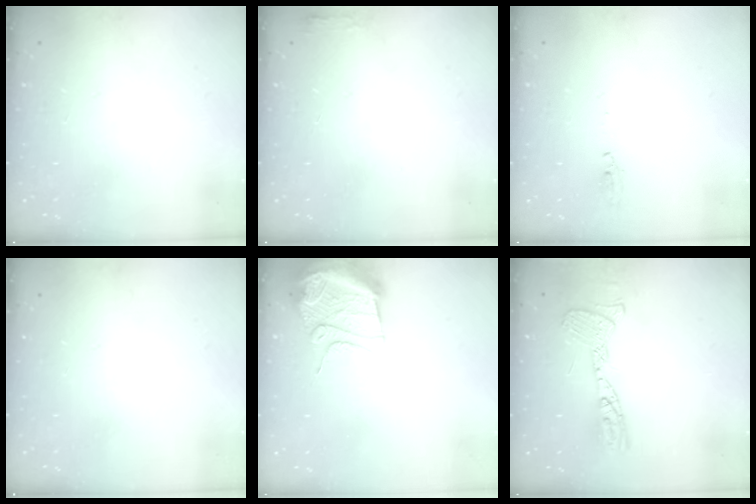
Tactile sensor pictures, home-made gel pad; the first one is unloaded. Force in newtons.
{"total": 3.7, "press": 3.5, "slide": 1.3}
{"total": 3.3, "press": 3.1, "slide": 1.2}
{"total": 0.0}
{"total": 11.7, "press": 11.6, "slide": 1.2}
{"total": 13.7, "press": 13.6, "slide": 1.2}